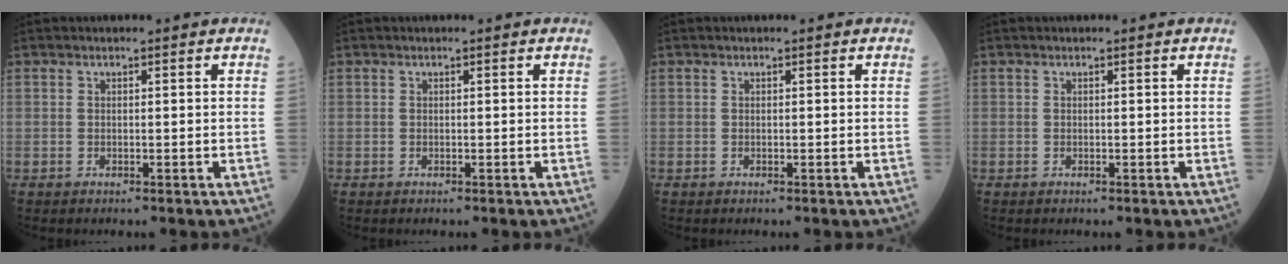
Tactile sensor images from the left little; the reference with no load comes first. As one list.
[{"total": 0.0}, {"total": 0.0}, {"total": 0.0}]